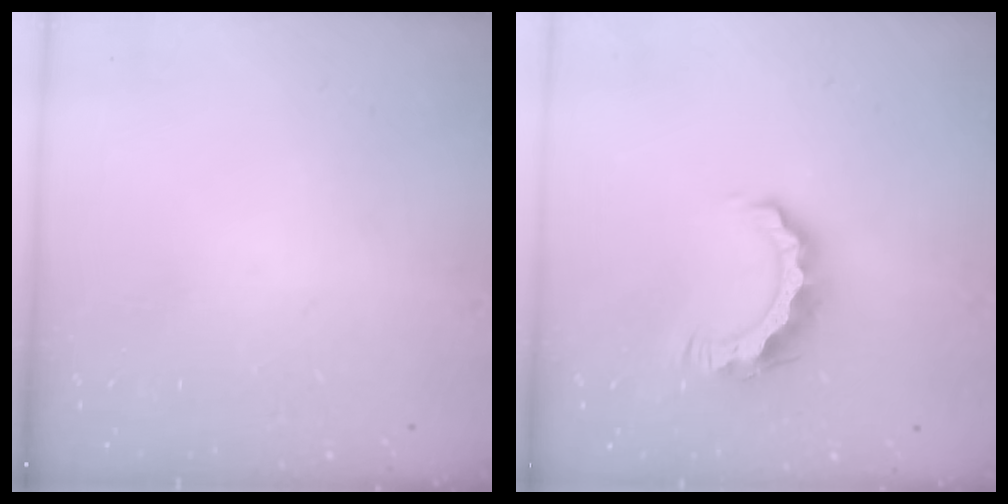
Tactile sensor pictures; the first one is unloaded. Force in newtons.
{"total": 8.1, "press": 8.1, "slide": 0.5}